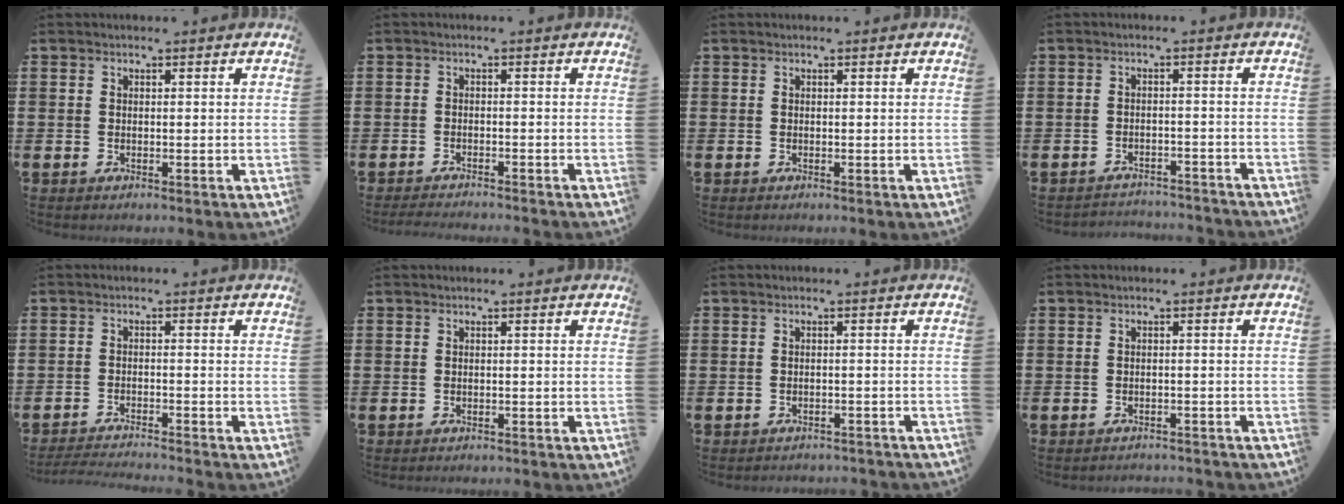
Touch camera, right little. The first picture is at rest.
{"total": 1.0, "force": [-1.0, 0.0, 0.3], "torque": [-0.006, 0.002, -0.018]}
{"total": 0.0}
{"total": 1.7, "force": [-1.7, 0.1, -0.2], "torque": [-0.004, 0.005, -0.038]}
{"total": 2.0, "force": [-1.9, -0.1, 0.4], "torque": [-0.006, 0.001, -0.039]}
{"total": 0.0}
{"total": 0.8, "force": [-0.8, 0.1, 0.0], "torque": [-0.004, 0.004, -0.017]}
{"total": 0.8, "force": [-0.8, 0.1, -0.1], "torque": [-0.004, 0.004, -0.018]}